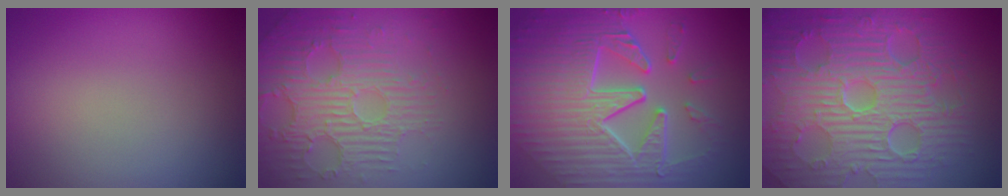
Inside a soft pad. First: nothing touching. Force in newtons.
{"total": 6.1, "press": 3.8, "slide": 4.8}
{"total": 9.7, "press": 6.6, "slide": 7.1}
{"total": 11.2, "press": 7.4, "slide": 8.5}